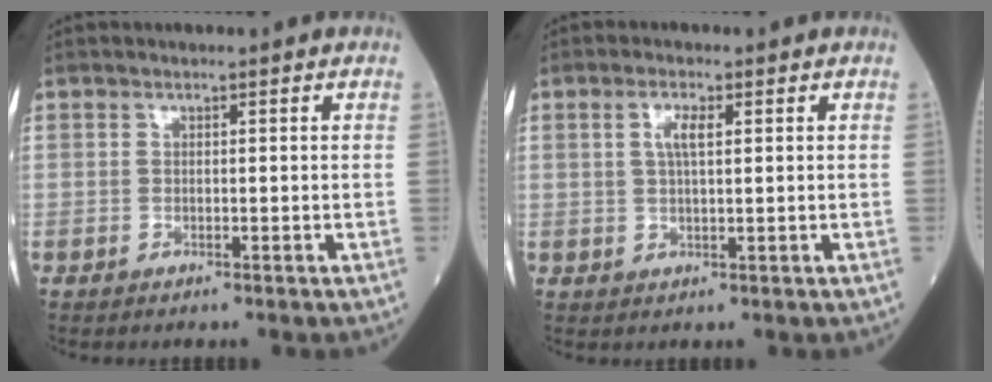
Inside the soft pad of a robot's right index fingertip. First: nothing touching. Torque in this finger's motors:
{"motor_torque": [0.02, 0.01, 0.04, 0.02]}